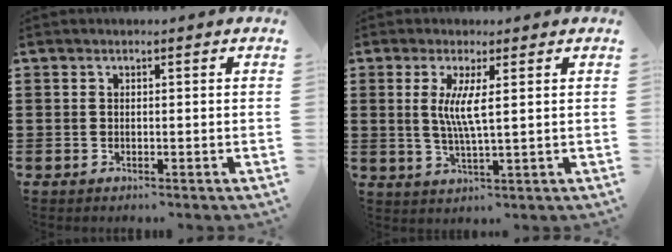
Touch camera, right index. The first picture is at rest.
{"total": 5.0, "force": [0.9, 0.2, 4.9], "torque": [-0.095, -0.008, 0.014]}